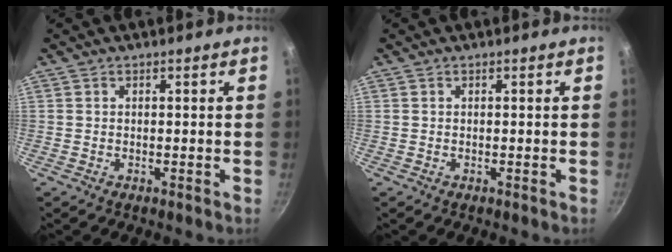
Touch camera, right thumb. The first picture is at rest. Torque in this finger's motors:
{"motor_torque": [-0.03, 0.02, 0.00, 0.00, 0.01]}